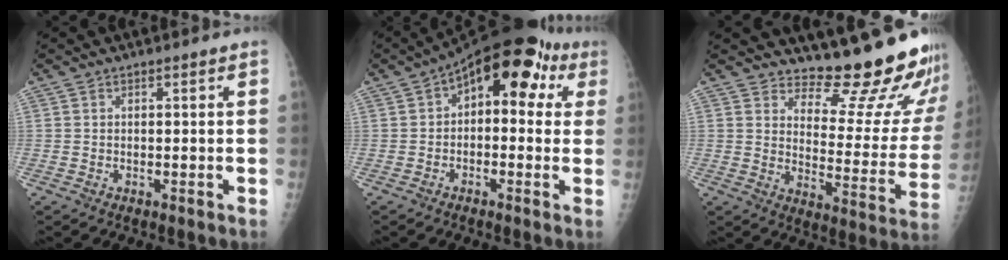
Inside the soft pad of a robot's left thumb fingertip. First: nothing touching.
{"total": 13.3, "force": [3.6, 7.4, 10.4], "torque": [-0.094, 0.040, 0.036]}
{"total": 18.4, "force": [17.0, 3.5, 6.2], "torque": [-0.038, -0.181, 0.208]}